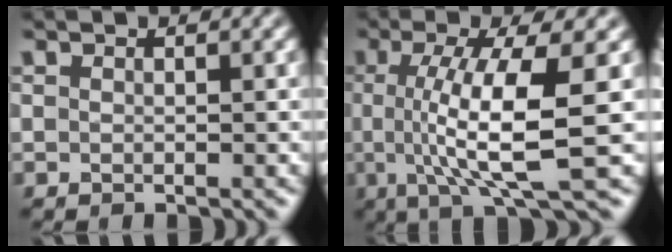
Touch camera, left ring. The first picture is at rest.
{"total": 8.8, "force": [-0.2, 2.2, 8.6], "torque": [-0.137, -0.007, -0.002]}